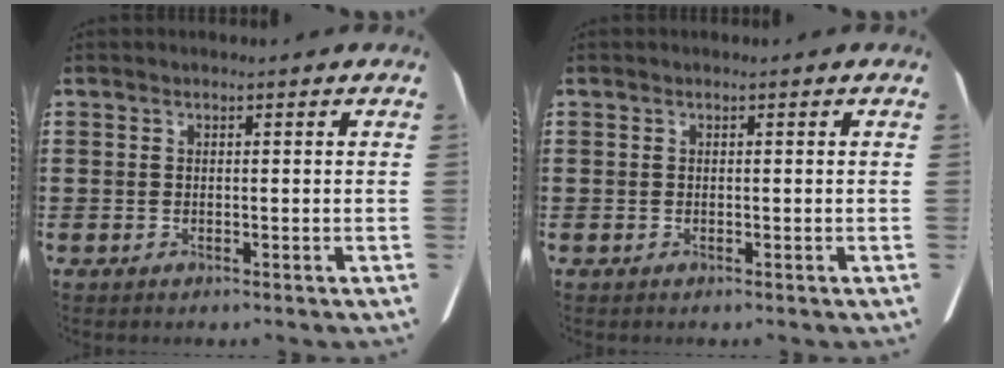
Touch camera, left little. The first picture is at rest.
{"total": 0.0}